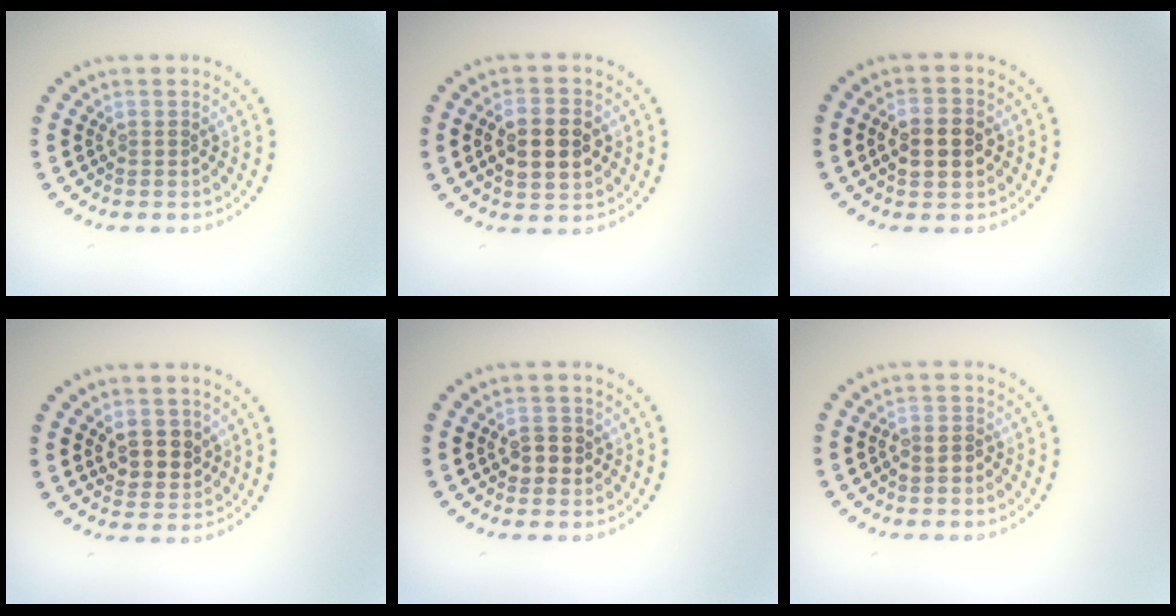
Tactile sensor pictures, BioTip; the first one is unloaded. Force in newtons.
{"total": 5.2, "press": 5.1, "slide": 0.3}
{"total": 4.4, "press": 4.4, "slide": 0.2}
{"total": 3.0, "press": 2.8, "slide": 0.9}
{"total": 1.9, "press": 1.8, "slide": 0.4}
{"total": 1.2, "press": 1.0, "slide": 0.6}